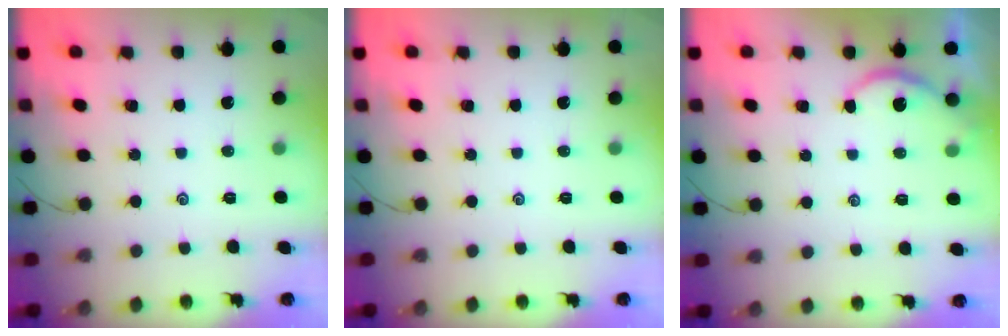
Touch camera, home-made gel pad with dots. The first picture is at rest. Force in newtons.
{"total": 0.0}
{"total": 5.3, "press": 5.3, "slide": 0.5}